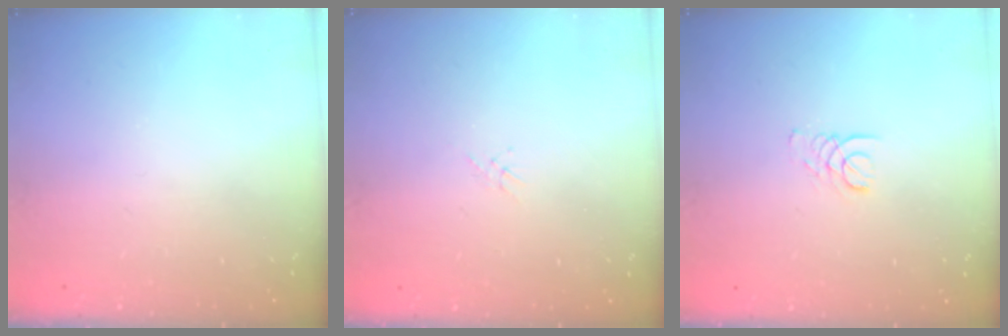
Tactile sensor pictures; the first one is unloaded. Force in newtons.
{"total": 1.3, "press": 1.2, "slide": 0.3}
{"total": 1.6, "press": 1.6, "slide": 0.1}